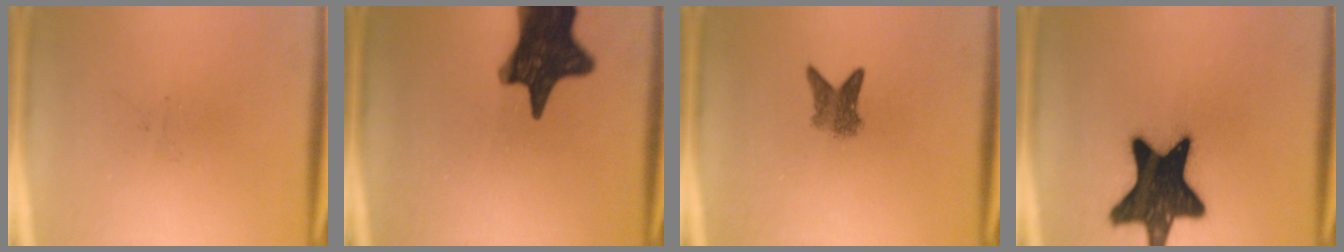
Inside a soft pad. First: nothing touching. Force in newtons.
{"total": 16.5}
{"total": 3.4}
{"total": 18.9}